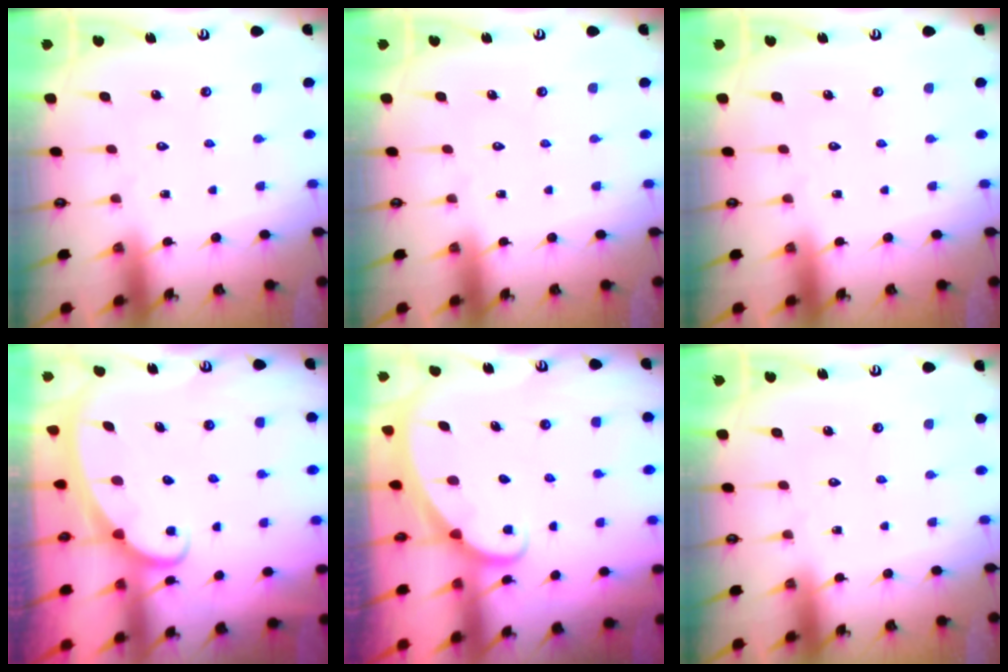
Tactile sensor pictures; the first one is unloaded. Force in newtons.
{"total": 0.0}
{"total": 0.0}
{"total": 2.6, "press": 2.6, "slide": 0.3}
{"total": 1.9, "press": 1.9, "slide": 0.1}
{"total": 0.0}